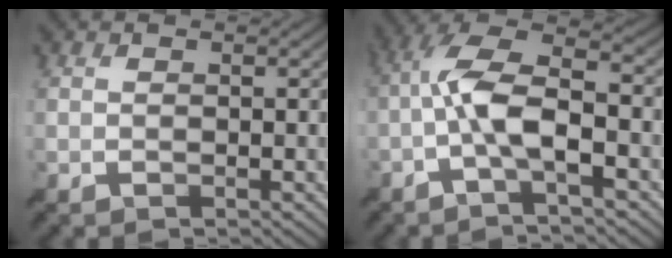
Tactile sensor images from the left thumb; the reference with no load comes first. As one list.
[{"total": 9.7, "force": [-2.2, 2.6, 9.1], "torque": [-0.173, 0.017, -0.056]}]